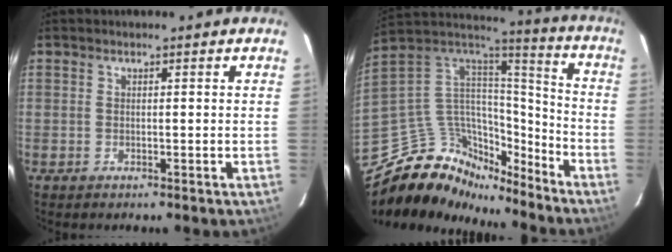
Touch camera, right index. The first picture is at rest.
{"total": 18.4, "force": [-14.5, 9.7, 5.9], "torque": [-0.134, 0.043, -0.243]}